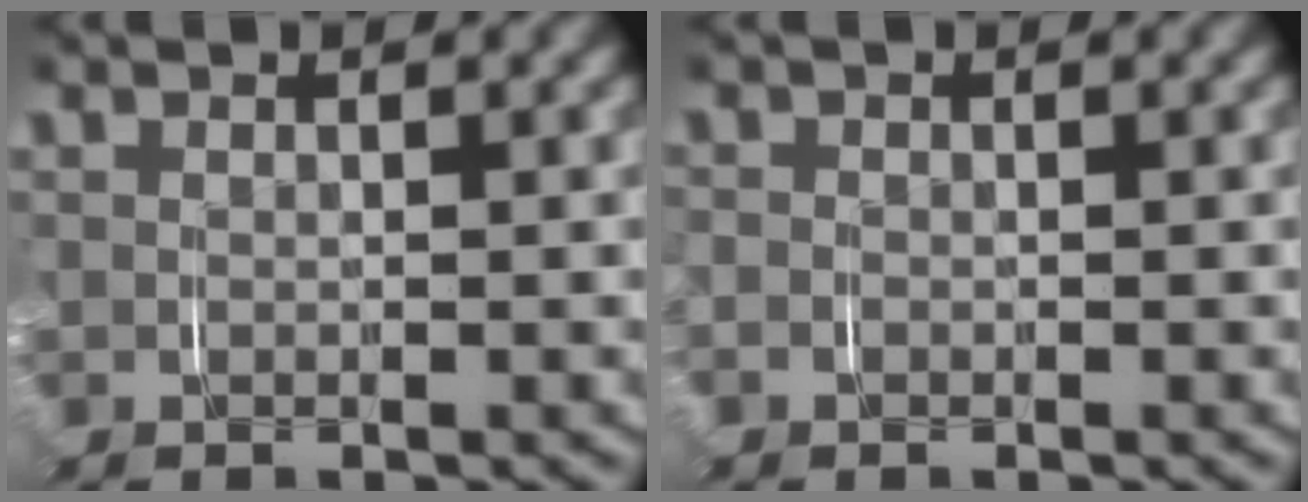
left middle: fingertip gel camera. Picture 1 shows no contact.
{"total": 1.3, "force": [-0.7, 1.1, 0.0], "torque": [-0.010, -0.007, -0.016]}